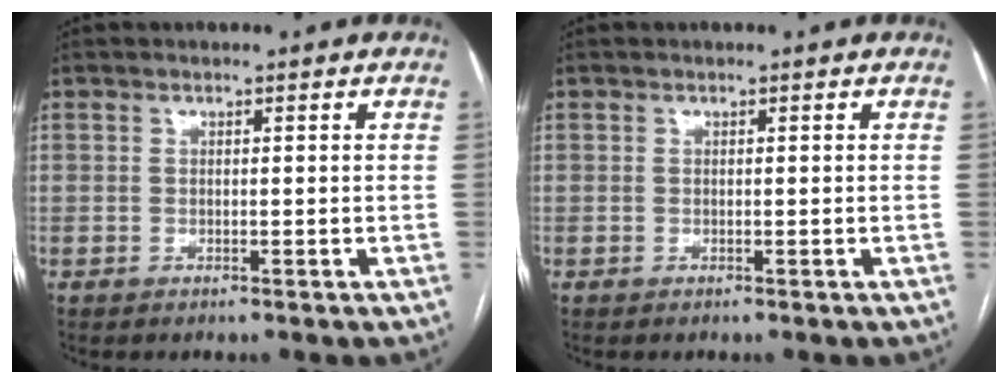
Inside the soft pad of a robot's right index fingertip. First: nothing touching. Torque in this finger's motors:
{"motor_torque": [-0.02, 0.01, 0.00, 0.00]}